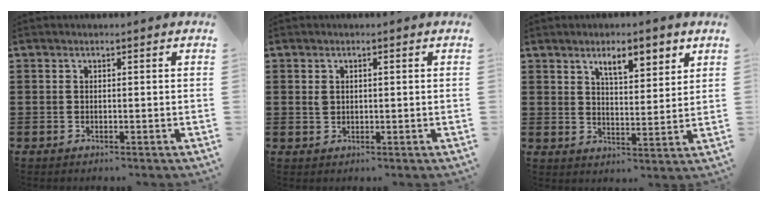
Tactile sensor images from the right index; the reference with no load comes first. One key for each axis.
{"total": 1.4, "fx": 0.4, "fy": 0.9, "fz": 1.0, "tx": -0.023, "ty": 0.005, "tz": 0.006}
{"total": 6.0, "fx": 4.0, "fy": 1.9, "fz": 4.1, "tx": -0.059, "ty": -0.008, "tz": 0.062}